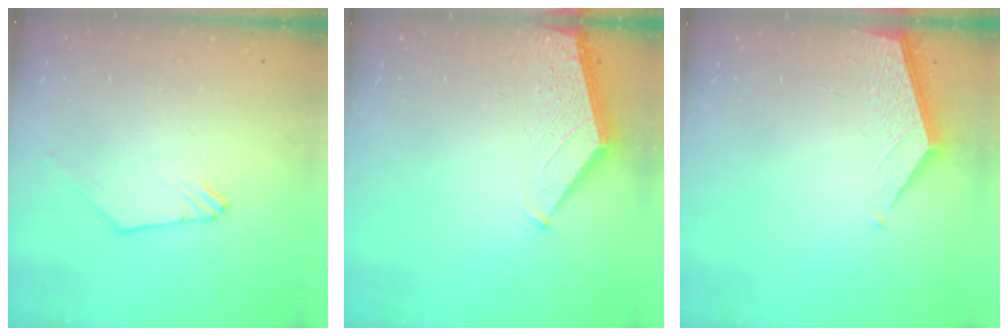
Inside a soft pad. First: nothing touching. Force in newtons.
{"total": 1.6, "press": 1.6, "slide": 0.2}
{"total": 3.6, "press": 3.6, "slide": 0.4}